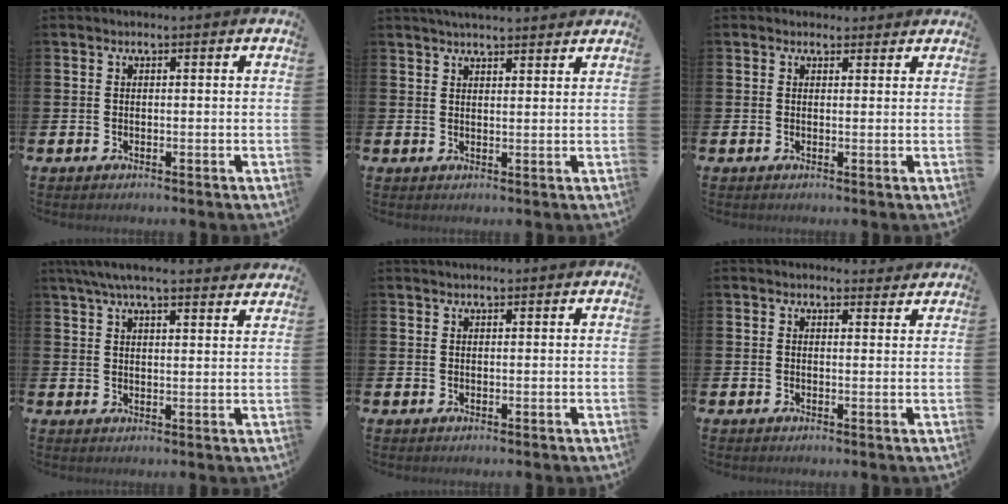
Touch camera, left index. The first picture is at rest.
{"total": 3.2, "force": [3.2, 0.2, 0.6], "torque": [-0.012, -0.010, 0.057]}
{"total": 1.4, "force": [1.2, 0.7, 0.0], "torque": [0.009, 0.001, 0.020]}
{"total": 6.4, "force": [6.0, 0.7, 2.3], "torque": [-0.056, -0.019, 0.109]}
{"total": 0.9, "force": [0.9, 0.0, 0.1], "torque": [0.010, -0.005, 0.015]}
{"total": 1.9, "force": [1.9, 0.4, -0.1], "torque": [0.011, -0.010, 0.032]}